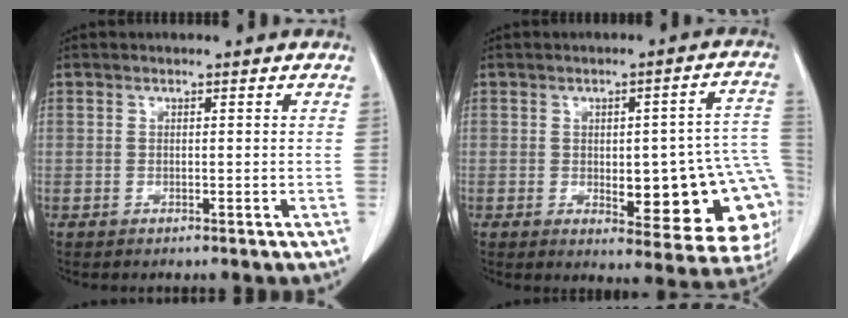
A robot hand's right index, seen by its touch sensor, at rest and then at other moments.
{"total": 18.4, "force": [-3.3, 6.2, 17.0], "torque": [-0.117, 0.028, -0.018]}